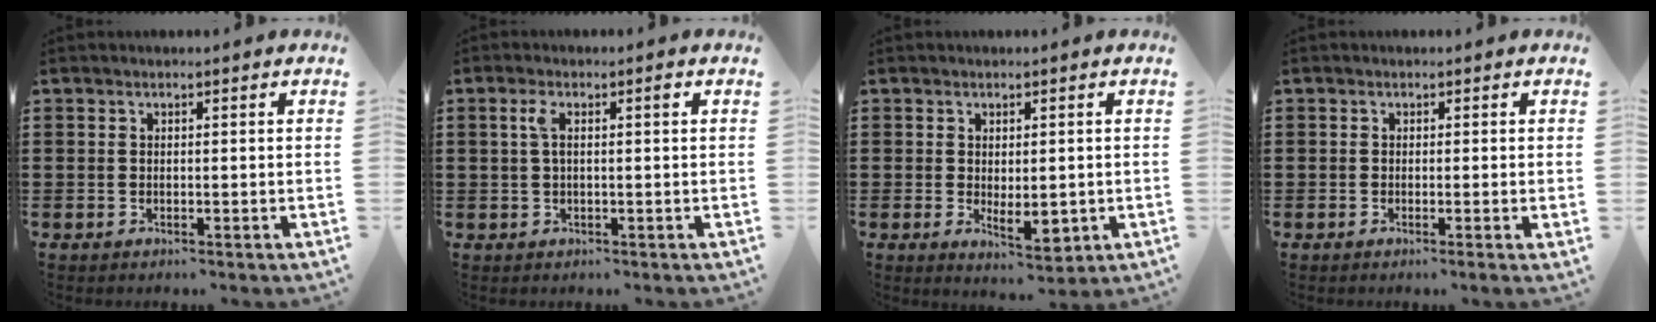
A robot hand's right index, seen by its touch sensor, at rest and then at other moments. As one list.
[{"total": 2.7, "force": [0.5, 0.5, 2.6], "torque": [-0.051, 0.003, 0.006]}, {"total": 3.8, "force": [-0.2, 2.0, 3.2], "torque": [-0.041, -0.003, -0.005]}, {"total": 0.8, "force": [-0.1, -0.2, 0.8], "torque": [-0.014, -0.005, -0.002]}]